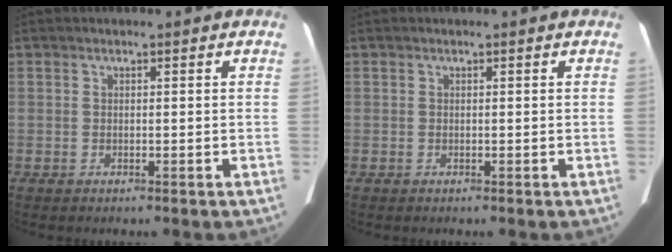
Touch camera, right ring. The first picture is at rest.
{"total": 0.0}